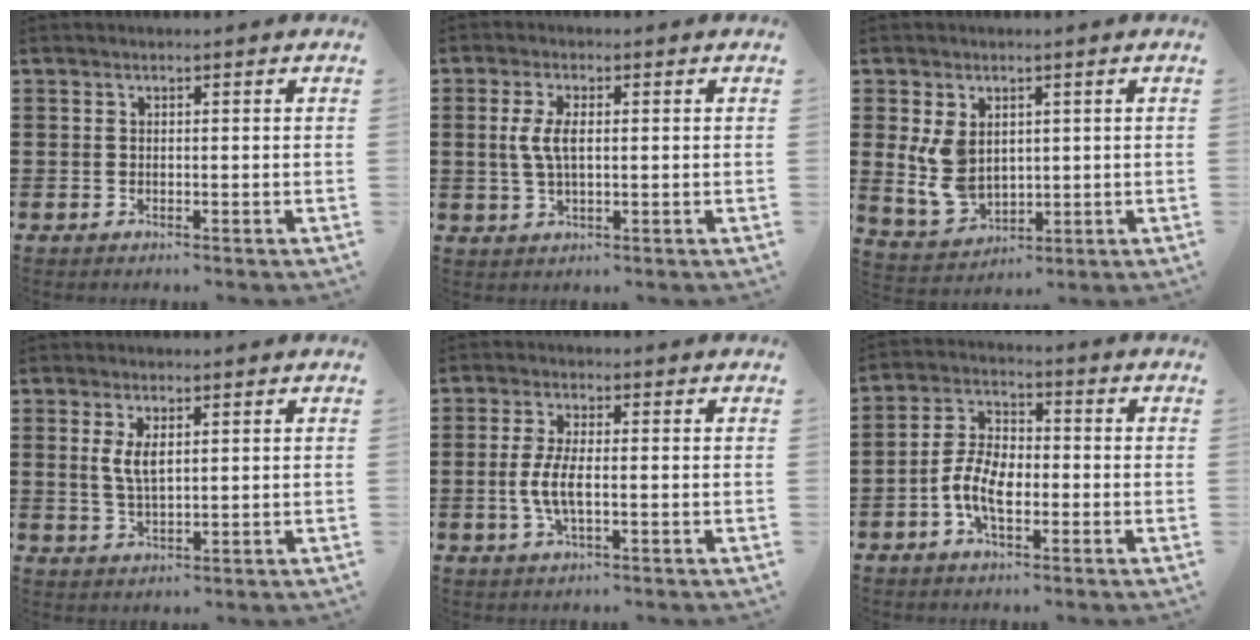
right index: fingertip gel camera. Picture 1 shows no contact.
{"total": 4.6, "force": [0.6, 2.0, 4.1], "torque": [-0.098, 0.002, 0.003]}
{"total": 6.5, "force": [1.5, 4.7, 4.2], "torque": [-0.112, 0.005, 0.027]}
{"total": 3.7, "force": [1.1, 1.5, 3.2], "torque": [-0.066, 0.006, 0.018]}
{"total": 5.0, "force": [-0.8, 1.6, 4.6], "torque": [-0.109, -0.004, -0.023]}
{"total": 7.1, "force": [-2.3, 3.7, 5.6], "torque": [-0.137, 0.001, -0.051]}